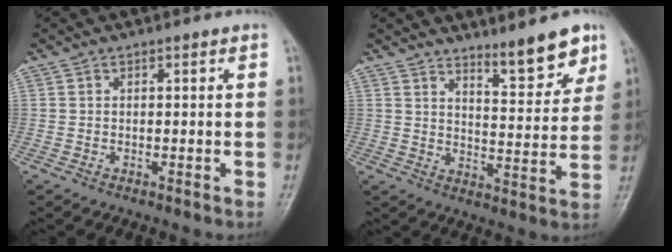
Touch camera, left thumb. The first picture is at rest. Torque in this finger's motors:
{"motor_torque": [0.45, 0.30, 0.11, -0.44, 0.10]}